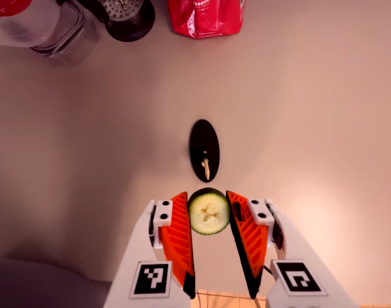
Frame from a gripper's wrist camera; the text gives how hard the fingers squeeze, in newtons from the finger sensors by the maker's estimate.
{"total": 8.8, "left": 8.6, "right": 9.1}